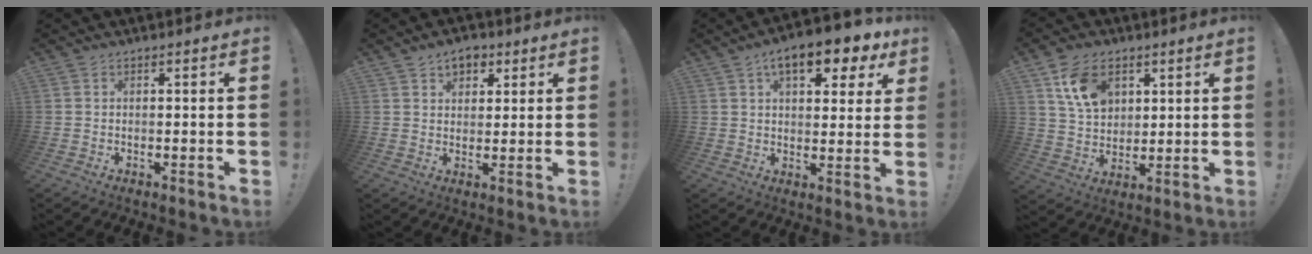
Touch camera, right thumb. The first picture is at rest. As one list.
[{"total": 5.8, "force": [3.3, 4.1, 2.4], "torque": [-0.027, -0.012, 0.058]}, {"total": 12.1, "force": [6.4, 5.4, 8.7], "torque": [-0.122, -0.027, 0.106]}, {"total": 11.9, "force": [5.7, 8.3, 6.3], "torque": [-0.098, -0.016, 0.111]}]